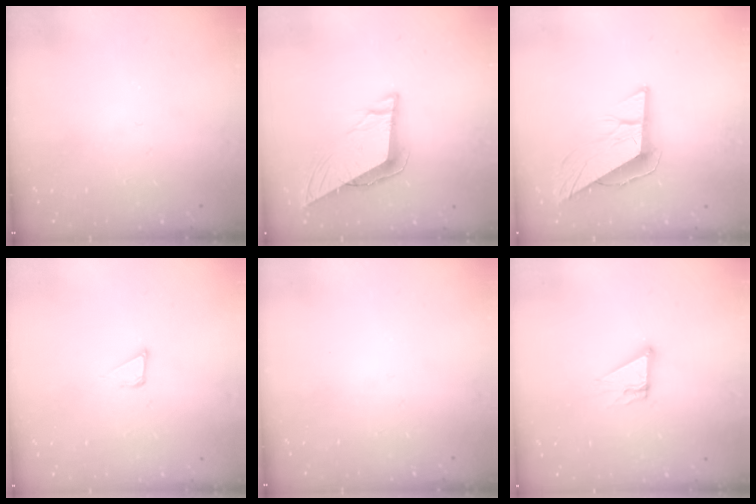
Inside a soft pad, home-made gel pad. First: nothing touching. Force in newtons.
{"total": 8.9, "press": 8.8, "slide": 1.4}
{"total": 9.9, "press": 9.9, "slide": 0.4}
{"total": 2.8, "press": 2.8, "slide": 0.1}
{"total": 0.0}
{"total": 5.5, "press": 5.5, "slide": 0.3}